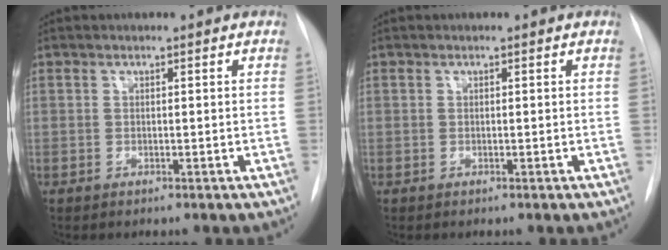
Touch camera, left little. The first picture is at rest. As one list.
[{"total": 0.0}]